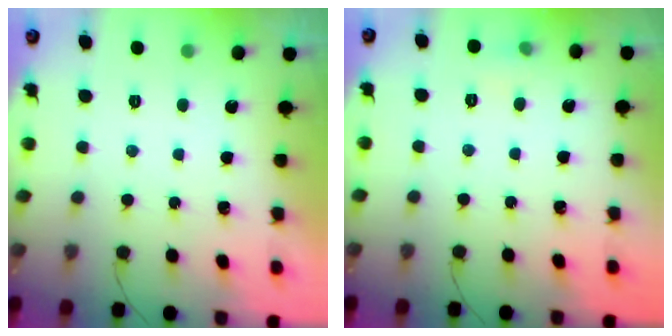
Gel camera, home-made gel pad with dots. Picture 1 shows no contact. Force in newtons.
{"total": 4.6, "press": 4.4, "slide": 1.3}